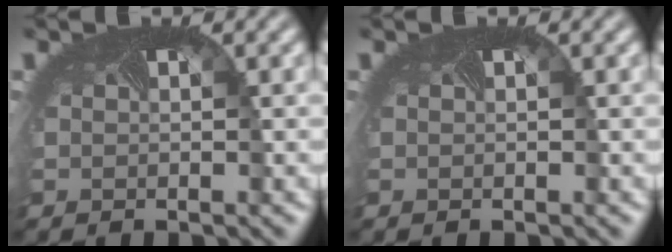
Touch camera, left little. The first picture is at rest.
{"total": 0.0}